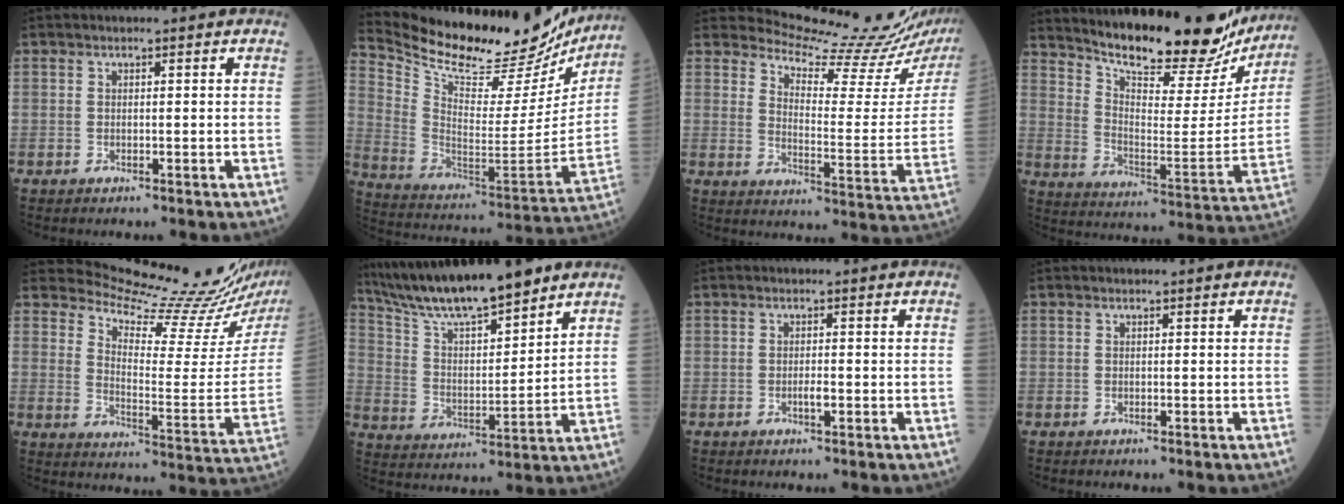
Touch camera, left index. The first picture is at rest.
{"total": 27.4, "force": [24.7, 6.1, 10.3], "torque": [-0.180, -0.066, 0.354]}
{"total": 16.0, "force": [15.9, -0.9, 1.8], "torque": [-0.025, -0.125, 0.190]}
{"total": 23.2, "force": [20.7, 5.1, 9.0], "torque": [-0.139, -0.052, 0.282]}
{"total": 17.1, "force": [16.7, -1.7, 3.5], "torque": [-0.060, -0.118, 0.220]}
{"total": 15.5, "force": [13.3, 1.3, 7.8], "torque": [-0.144, 0.005, 0.244]}
{"total": 1.1, "force": [-0.6, 0.2, 0.9], "torque": [-0.018, -0.003, -0.012]}
{"total": 0.0}